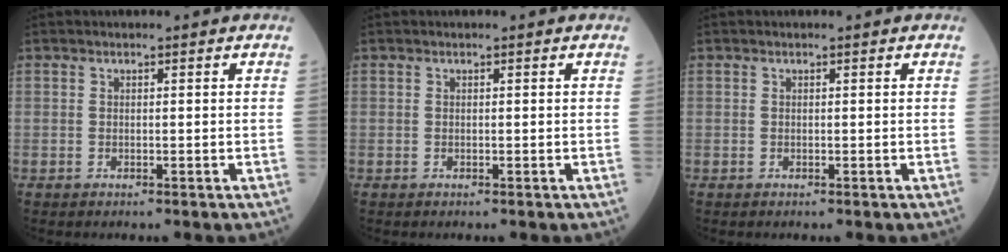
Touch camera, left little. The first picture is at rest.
{"total": 0.0}
{"total": 0.0}